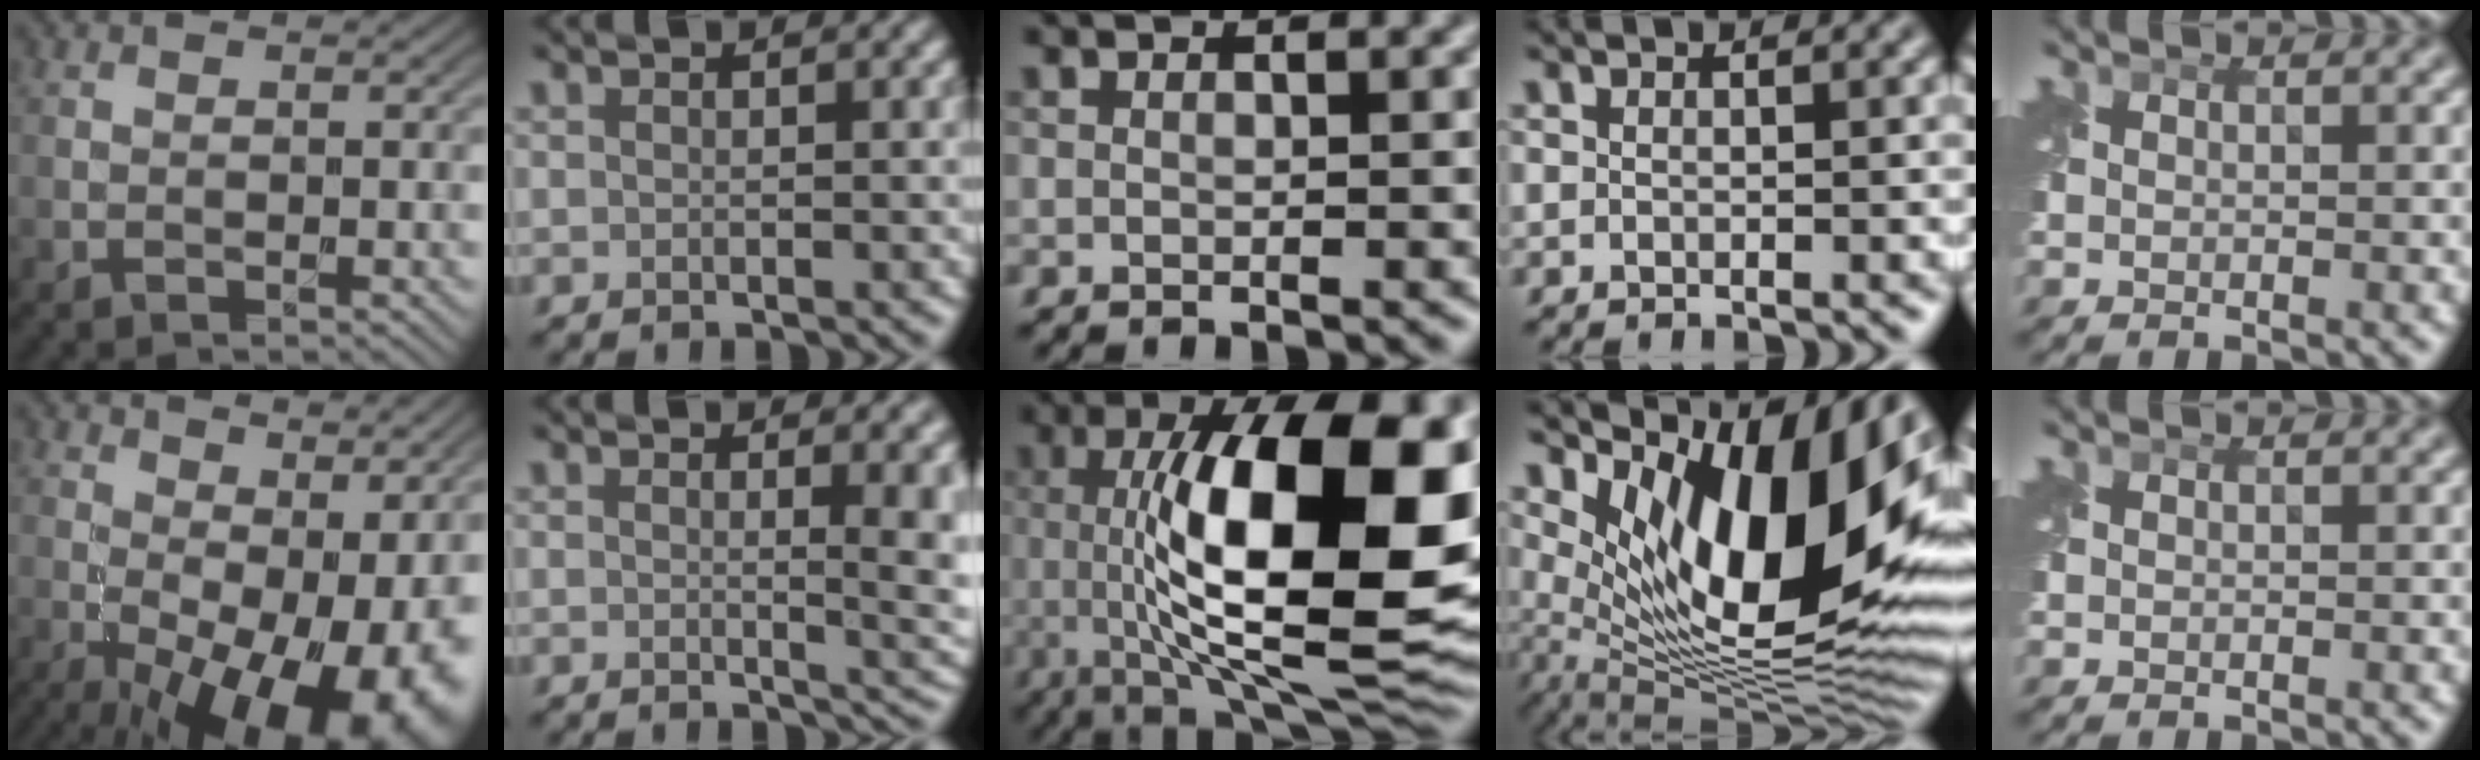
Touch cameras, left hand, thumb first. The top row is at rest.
{"thumb": {"total": 18.6, "force": [-2.1, 9.2, 16.1], "torque": [-0.212, -0.015, 0.005]}, "index": {"total": 6.1, "force": [0.6, 2.2, 5.7], "torque": [-0.042, -0.003, 0.010]}, "middle": {"total": 16.7, "force": [1.5, 5.5, 15.7], "torque": [-0.226, 0.011, 0.019]}, "ring": {"total": 15.4, "force": [5.1, 6.1, 13.2], "torque": [-0.204, -0.012, 0.089]}}